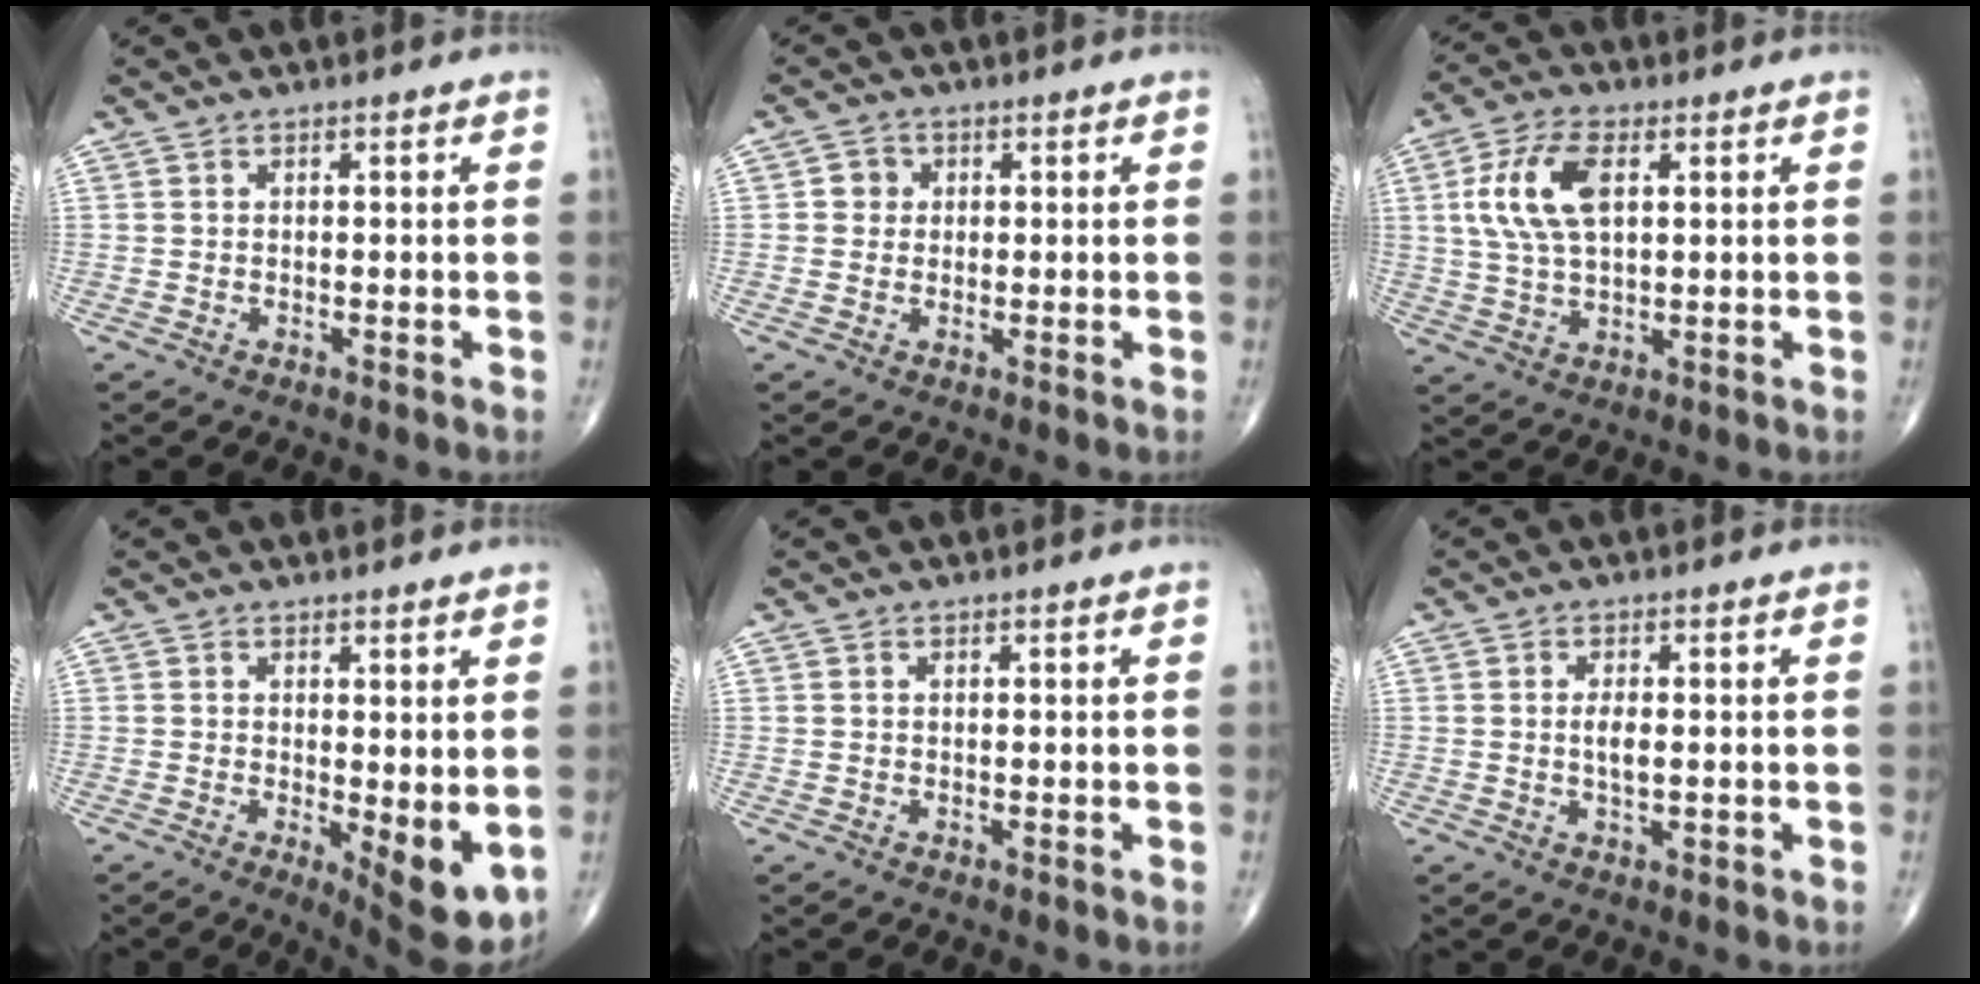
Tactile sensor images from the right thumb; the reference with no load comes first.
{"total": 2.7, "force": [0.4, 2.6, 0.8], "torque": [0.005, 0.004, 0.000]}
{"total": 10.9, "force": [2.8, 5.5, 9.0], "torque": [-0.185, 0.004, 0.054]}
{"total": 8.0, "force": [-0.8, 2.8, 7.5], "torque": [-0.095, -0.021, -0.004]}
{"total": 0.0}
{"total": 2.8, "force": [0.0, 1.2, 2.5], "torque": [-0.048, -0.002, -0.003]}